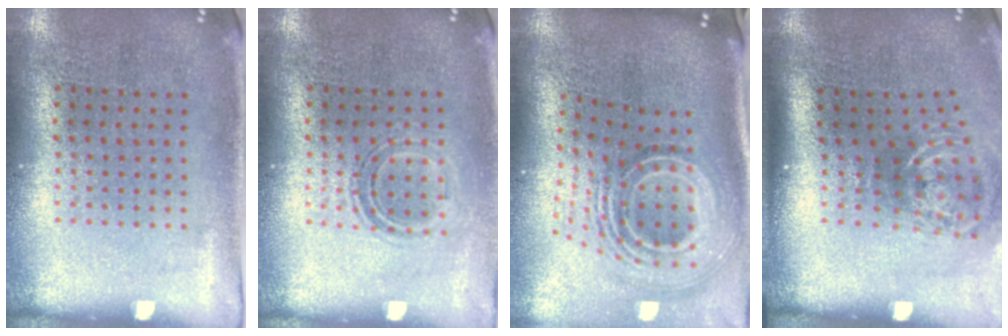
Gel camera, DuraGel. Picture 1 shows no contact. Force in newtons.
{"total": 1.1, "press": 1.0, "slide": 0.5}
{"total": 2.6, "press": 1.7, "slide": 2.0}
{"total": 2.1, "press": 1.3, "slide": 1.7}